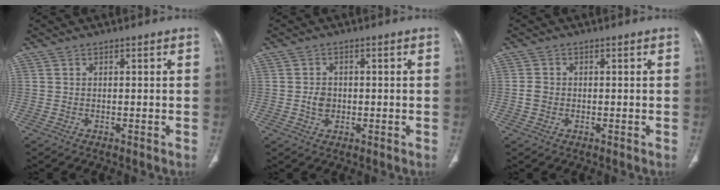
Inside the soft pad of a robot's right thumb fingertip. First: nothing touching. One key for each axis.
{"total": 2.9, "fx": -0.3, "fy": 2.4, "fz": 1.6, "tx": -0.019, "ty": 0.004, "tz": -0.006}
{"total": 2.1, "fx": -0.3, "fy": 1.8, "fz": 1.1, "tx": -0.017, "ty": 0.006, "tz": -0.007}